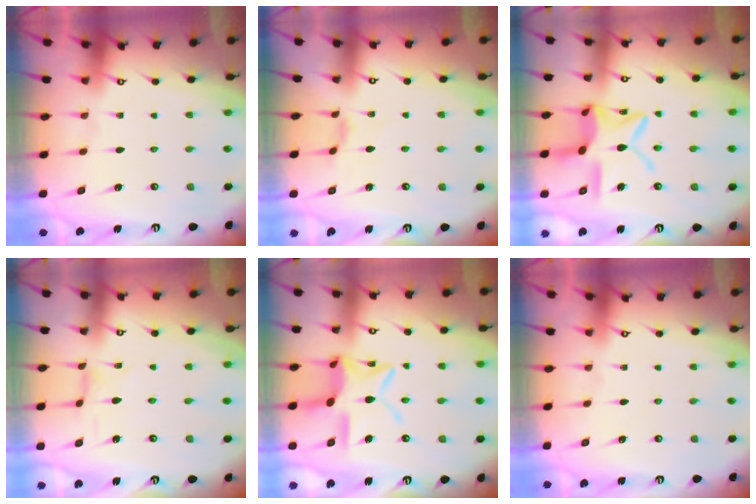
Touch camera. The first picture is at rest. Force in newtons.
{"total": 1.1, "press": 1.1, "slide": 0.4}
{"total": 14.1, "press": 14.0, "slide": 1.2}
{"total": 0.0}
{"total": 12.8, "press": 12.7, "slide": 1.2}
{"total": 0.0}